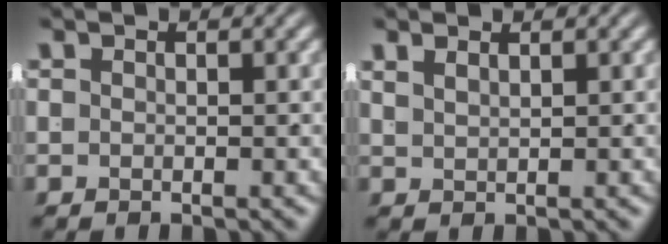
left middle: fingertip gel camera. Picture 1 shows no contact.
{"total": 1.4, "force": [1.1, -0.8, 0.2], "torque": [0.006, -0.001, 0.030]}